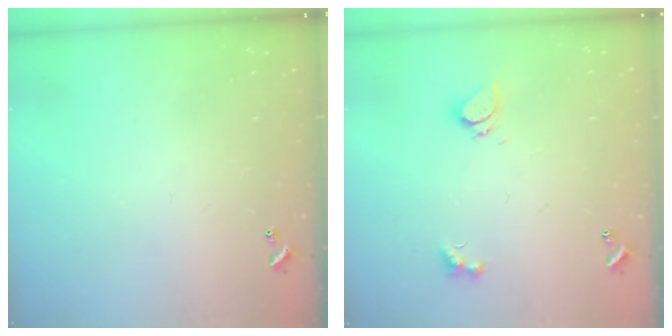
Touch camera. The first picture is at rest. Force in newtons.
{"total": 2.1, "press": 2.0, "slide": 0.6}